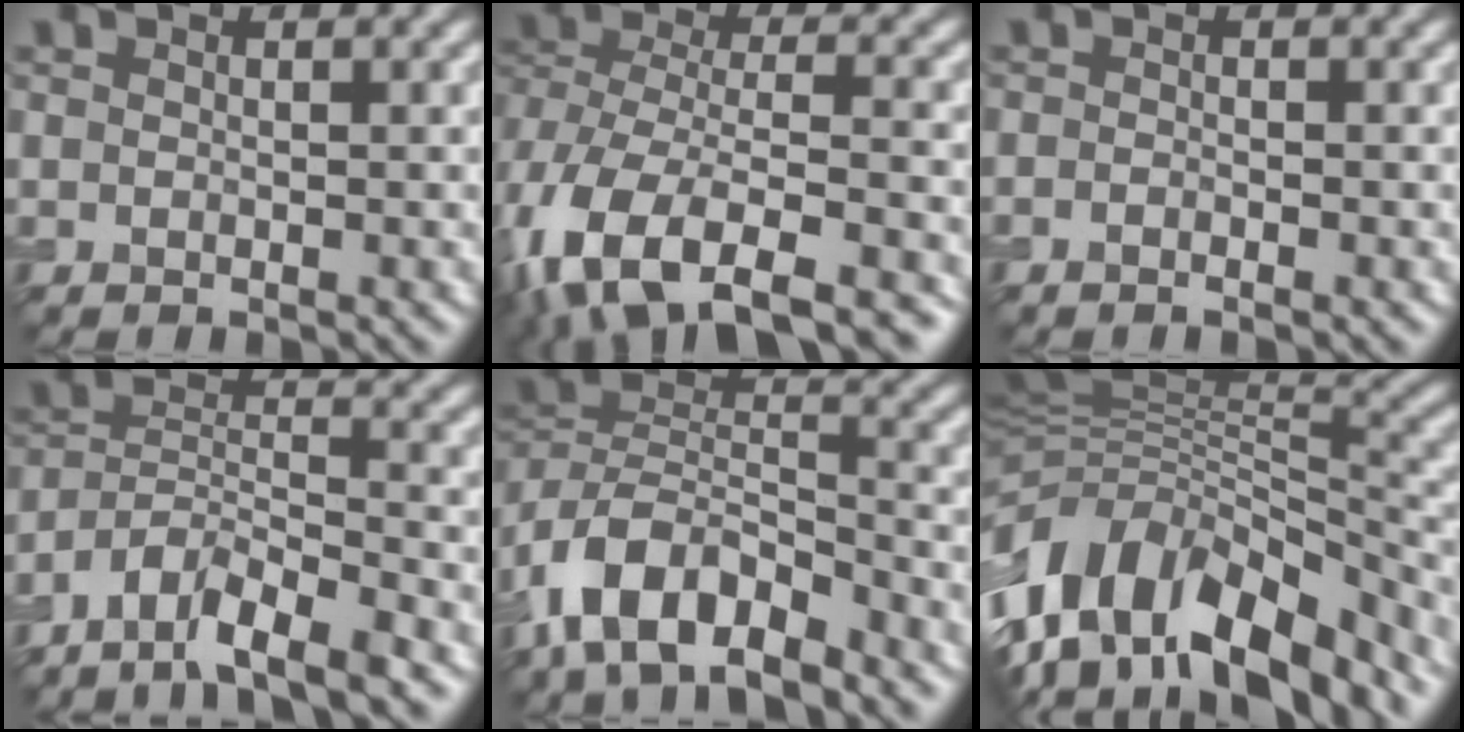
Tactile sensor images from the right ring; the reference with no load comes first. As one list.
[{"total": 14.1, "force": [-8.0, 8.1, 8.2], "torque": [-0.193, -0.026, -0.090]}, {"total": 0.6, "force": [-0.4, 0.0, 0.4], "torque": [-0.016, 0.002, -0.007]}, {"total": 7.2, "force": [-5.9, 1.8, 3.9], "torque": [-0.065, 0.006, -0.107]}, {"total": 9.3, "force": [-6.1, 4.4, 5.5], "torque": [-0.096, 0.003, -0.118]}, {"total": 13.0, "force": [-6.0, 7.6, 8.7], "torque": [-0.182, 0.022, -0.106]}]